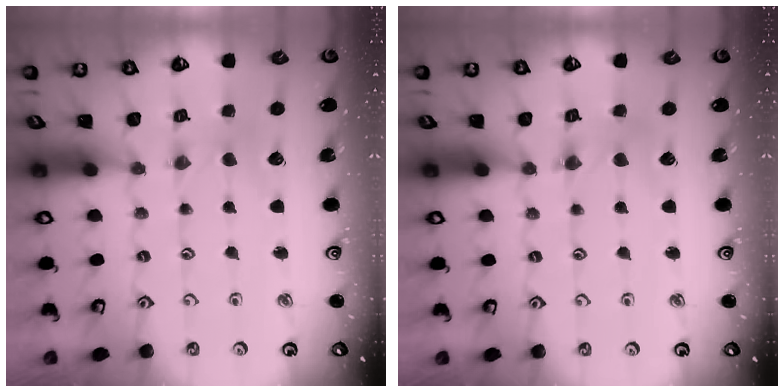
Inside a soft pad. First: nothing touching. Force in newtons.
{"total": 1.5, "press": 1.4, "slide": 0.3}